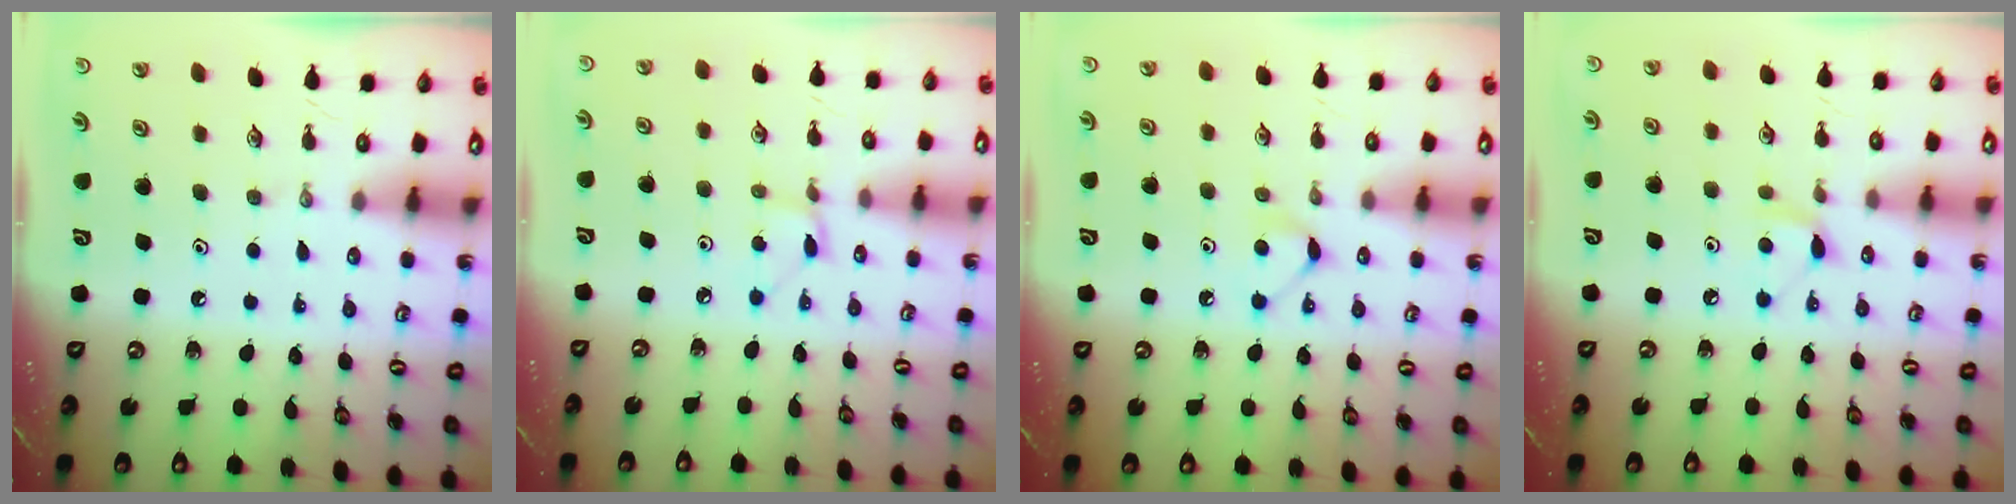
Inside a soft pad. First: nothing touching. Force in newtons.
{"total": 2.4, "press": 2.3, "slide": 0.3}
{"total": 4.7, "press": 4.7, "slide": 0.7}
{"total": 6.9, "press": 6.9, "slide": 0.7}